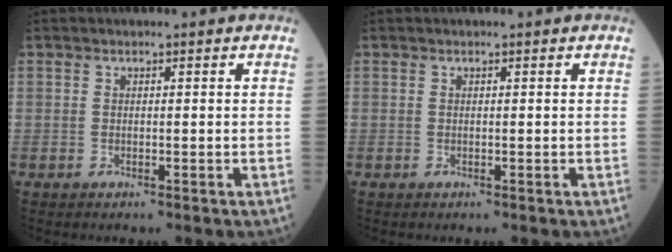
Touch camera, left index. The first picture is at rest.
{"total": 0.0}